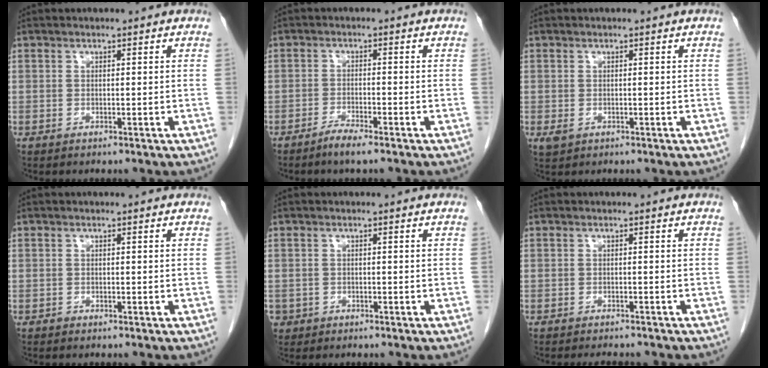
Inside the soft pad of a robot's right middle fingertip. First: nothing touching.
{"total": 2.7, "force": [-2.2, -0.1, 1.6], "torque": [-0.035, -0.003, -0.043]}
{"total": 1.4, "force": [-0.3, 1.0, 0.9], "torque": [-0.020, -0.003, 0.001]}
{"total": 0.0}
{"total": 1.7, "force": [-0.8, 1.4, 0.1], "torque": [-0.006, 0.005, -0.013]}
{"total": 3.9, "force": [-3.6, 0.8, 1.2], "torque": [-0.014, -0.005, -0.045]}